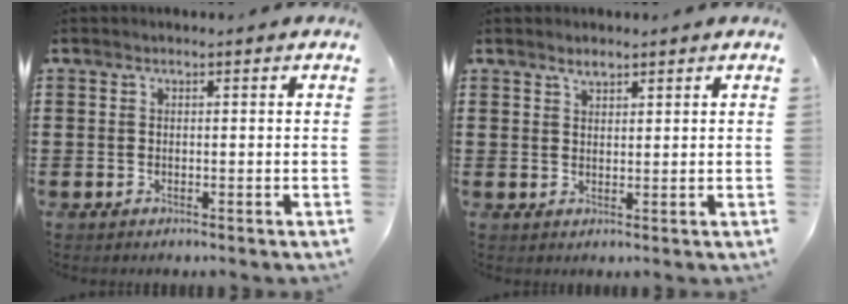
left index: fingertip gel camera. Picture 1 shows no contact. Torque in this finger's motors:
{"motor_torque": [0.05, -0.22, 0.18, 0.04]}